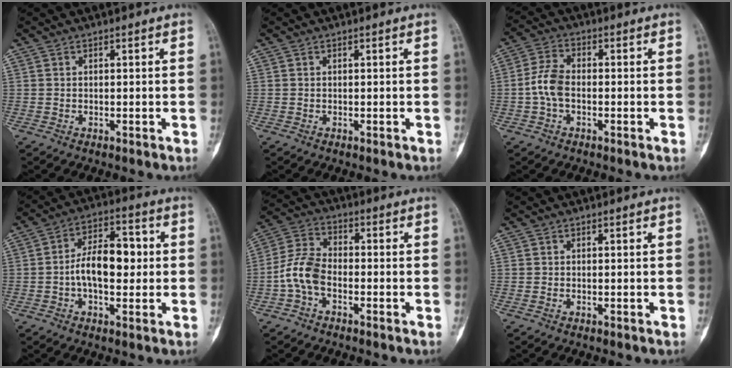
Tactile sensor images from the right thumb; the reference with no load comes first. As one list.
[{"total": 0.0}, {"total": 5.9, "force": [-1.1, 3.4, 4.6], "torque": [-0.100, 0.019, -0.028]}, {"total": 10.8, "force": [-0.3, 5.9, 9.1], "torque": [-0.131, 0.027, -0.012]}, {"total": 7.7, "force": [-2.5, 4.7, 5.6], "torque": [-0.114, 0.028, -0.060]}, {"total": 0.0}]